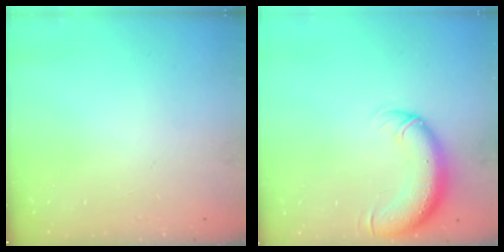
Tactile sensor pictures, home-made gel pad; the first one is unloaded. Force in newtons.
{"total": 11.2, "press": 10.8, "slide": 2.9}